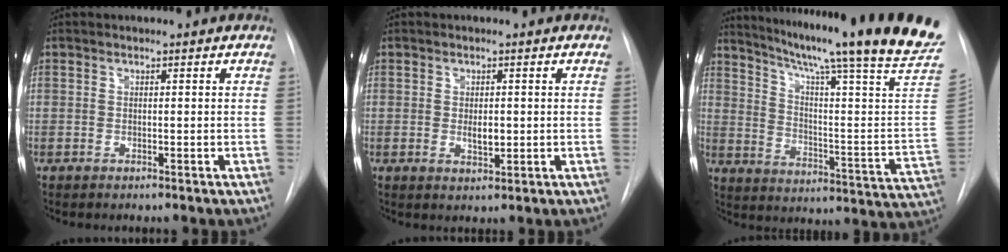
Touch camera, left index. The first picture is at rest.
{"total": 2.4, "force": [0.1, 1.1, 2.2], "torque": [-0.037, -0.004, 0.005]}
{"total": 27.8, "force": [21.9, -1.8, 17.0], "torque": [-0.242, -0.096, 0.290]}